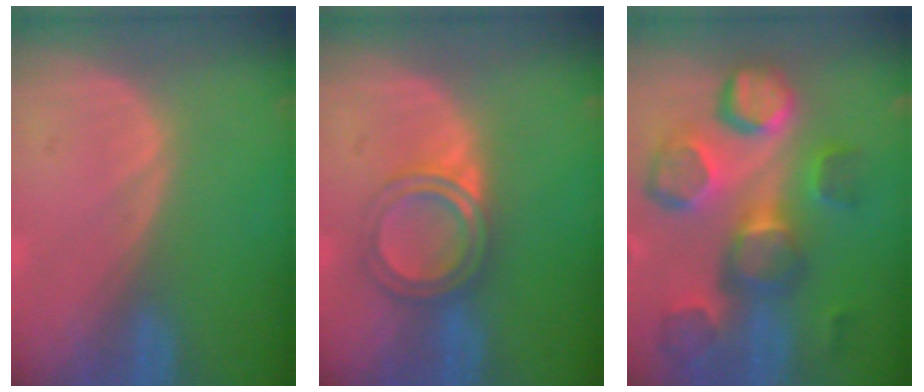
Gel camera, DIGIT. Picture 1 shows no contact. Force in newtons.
{"total": 4.7, "press": 4.5, "slide": 1.3}
{"total": 11.9, "press": 10.9, "slide": 4.8}